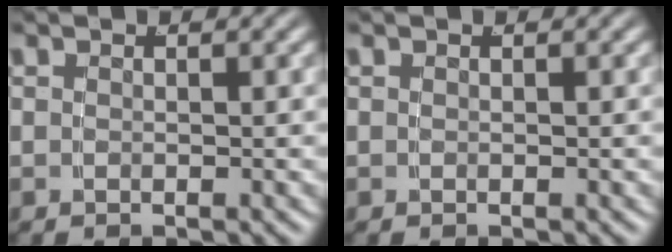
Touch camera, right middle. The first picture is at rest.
{"total": 0.0}